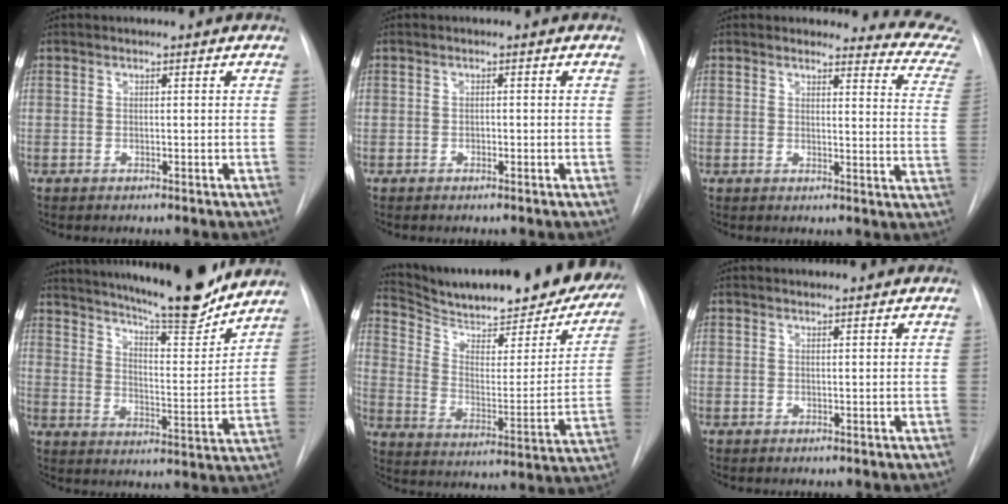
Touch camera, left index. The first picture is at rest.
{"total": 1.3, "force": [-1.3, 0.2, 0.0], "torque": [0.003, -0.004, -0.022]}
{"total": 9.9, "force": [9.9, 0.3, -0.1], "torque": [0.032, -0.116, 0.067]}
{"total": 20.0, "force": [17.6, 2.1, 9.4], "torque": [-0.155, -0.038, 0.246]}
{"total": 27.9, "force": [23.6, 5.7, 13.7], "torque": [-0.214, -0.075, 0.310]}
{"total": 0.0}